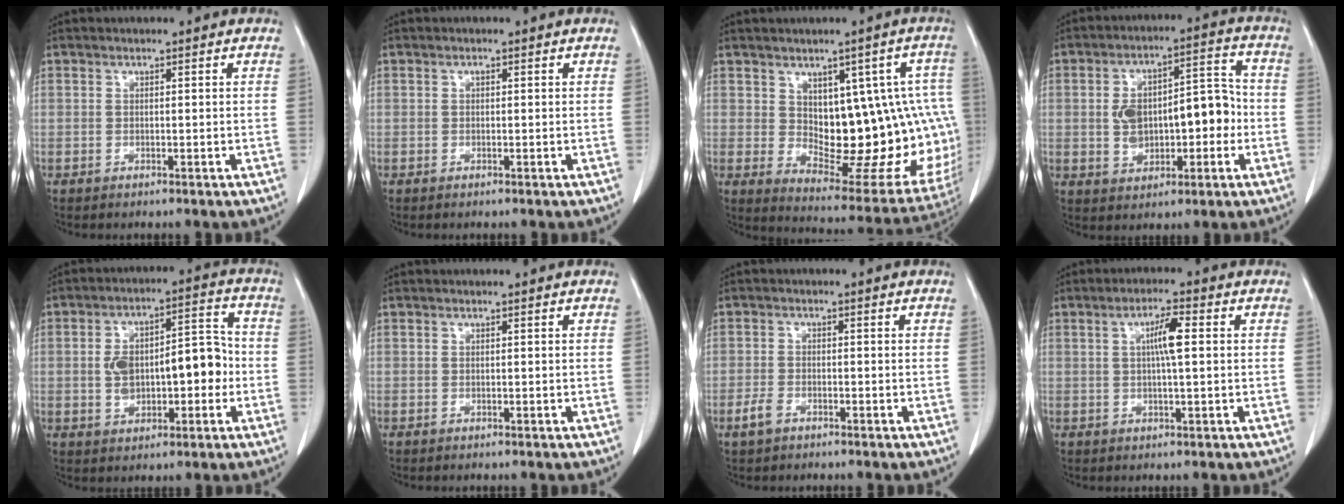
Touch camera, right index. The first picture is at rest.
{"total": 0.0}
{"total": 18.1, "force": [1.6, 8.6, 15.8], "torque": [-0.149, 0.017, 0.048]}
{"total": 11.7, "force": [-1.0, 6.1, 10.0], "torque": [-0.162, 0.042, -0.001]}
{"total": 11.4, "force": [-0.9, 5.5, 10.0], "torque": [-0.165, 0.040, -0.003]}
{"total": 0.0}
{"total": 2.5, "force": [-1.5, 1.2, 1.5], "torque": [-0.042, -0.002, -0.027]}
{"total": 4.6, "force": [0.8, 0.4, 4.5], "torque": [-0.083, 0.004, 0.011]}